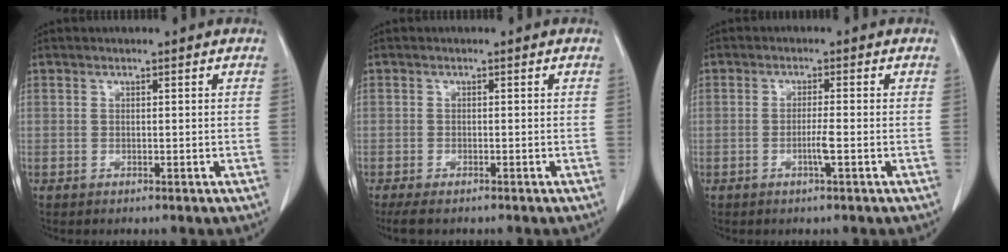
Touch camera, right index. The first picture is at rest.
{"total": 3.5, "force": [-2.7, 1.0, 1.9], "torque": [-0.033, -0.010, -0.040]}
{"total": 2.5, "force": [-0.9, -0.3, 2.3], "torque": [-0.045, -0.002, -0.017]}